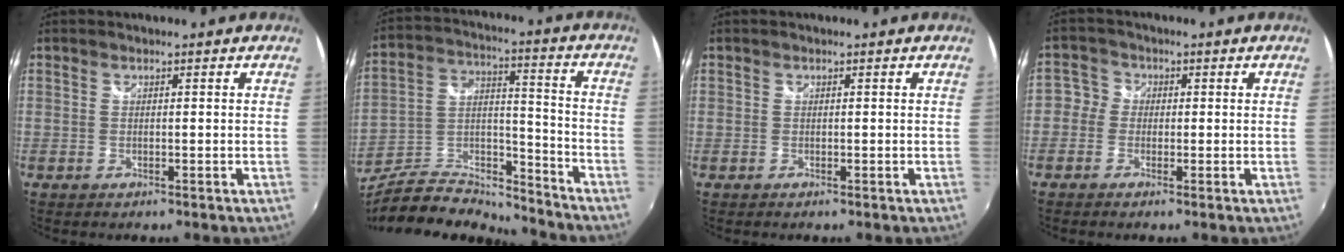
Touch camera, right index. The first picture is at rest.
{"total": 16.2, "force": [-13.2, 6.1, 7.1], "torque": [-0.148, 0.024, -0.225]}
{"total": 0.7, "force": [-0.2, 0.7, -0.1], "torque": [-0.001, 0.000, -0.004]}
{"total": 3.4, "force": [-1.3, 3.2, 0.5], "torque": [-0.003, 0.006, -0.037]}